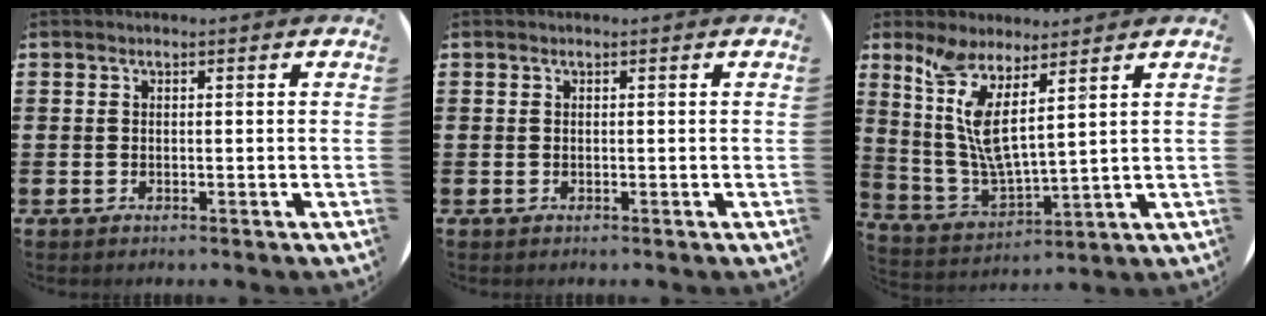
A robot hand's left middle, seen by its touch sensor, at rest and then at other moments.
{"total": 0.0}
{"total": 6.8, "force": [4.3, 1.0, 5.1], "torque": [-0.123, -0.035, 0.072]}